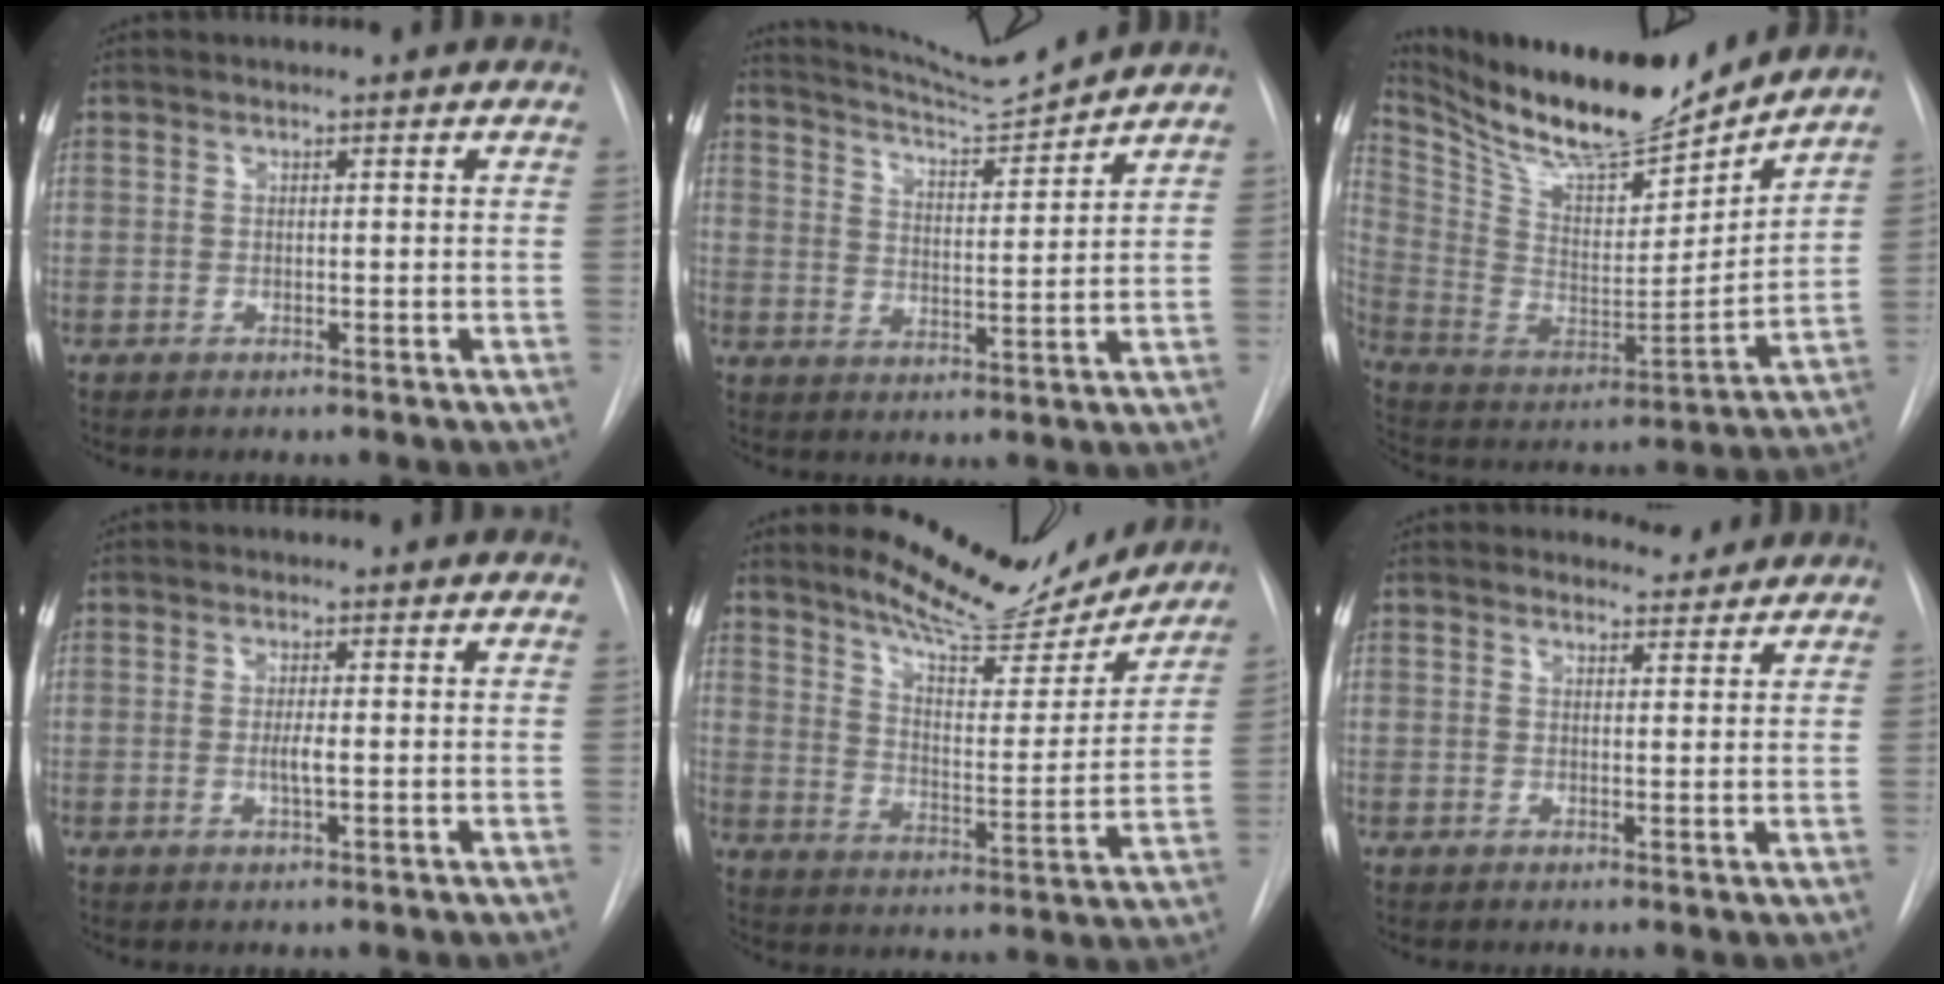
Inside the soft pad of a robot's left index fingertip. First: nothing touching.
{"total": 8.8, "force": [8.6, -1.5, 1.5], "torque": [-0.033, -0.022, 0.149]}
{"total": 21.0, "force": [18.9, 3.5, 8.5], "torque": [-0.167, -0.027, 0.319]}
{"total": 2.0, "force": [-0.9, 0.1, 1.7], "torque": [-0.035, -0.009, -0.013]}
{"total": 14.7, "force": [13.7, 2.8, 4.4], "torque": [-0.066, -0.043, 0.192]}
{"total": 2.2, "force": [2.1, 0.7, -0.3], "torque": [0.003, -0.008, 0.025]}